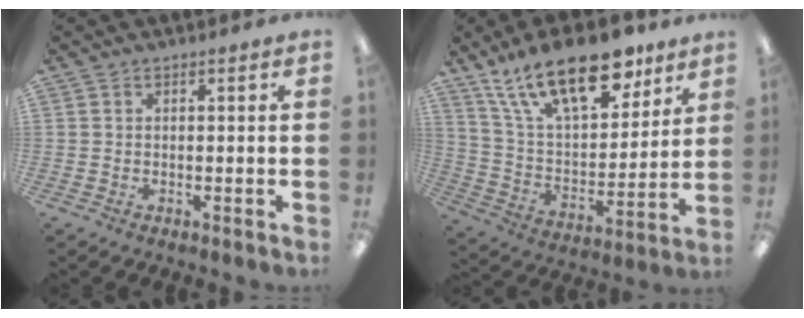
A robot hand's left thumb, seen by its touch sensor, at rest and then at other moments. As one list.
[{"total": 22.8, "force": [15.4, 9.9, 13.6], "torque": [-0.229, -0.082, 0.270]}]